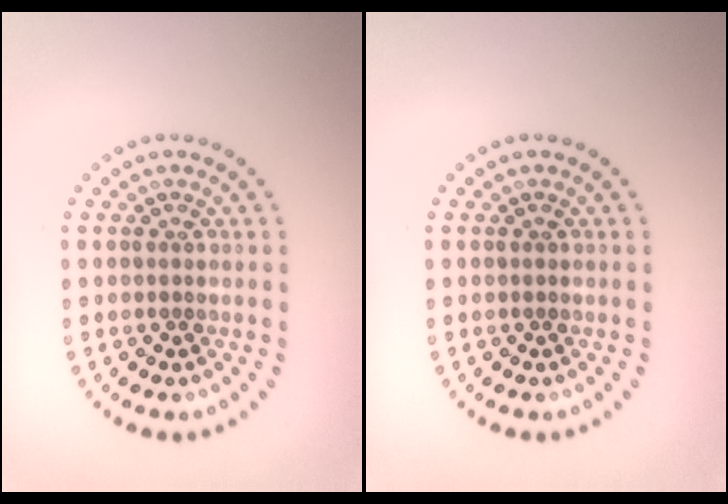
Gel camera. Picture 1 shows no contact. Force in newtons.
{"total": 0.0}